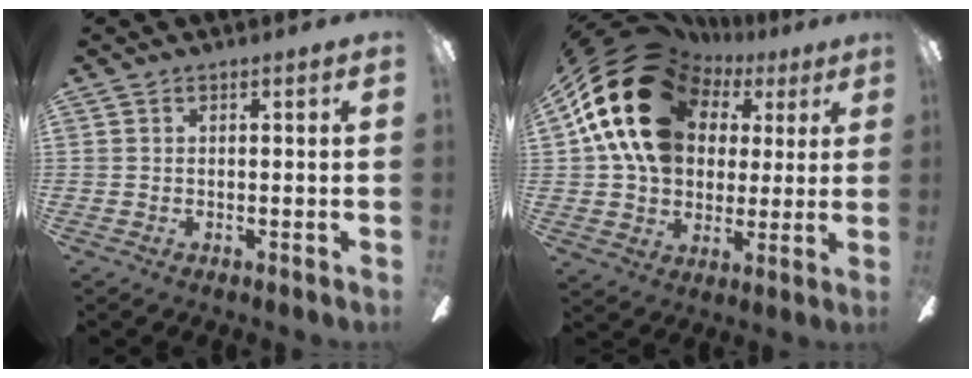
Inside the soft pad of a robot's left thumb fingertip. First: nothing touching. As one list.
[{"total": 23.4, "force": [8.7, 17.4, 13.1], "torque": [-0.238, -0.027, 0.166]}]